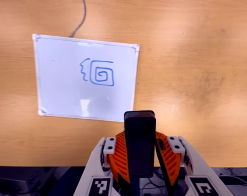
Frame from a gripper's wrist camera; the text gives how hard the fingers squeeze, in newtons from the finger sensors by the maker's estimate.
{"total": 6.7, "left": 6.3, "right": 7.2}